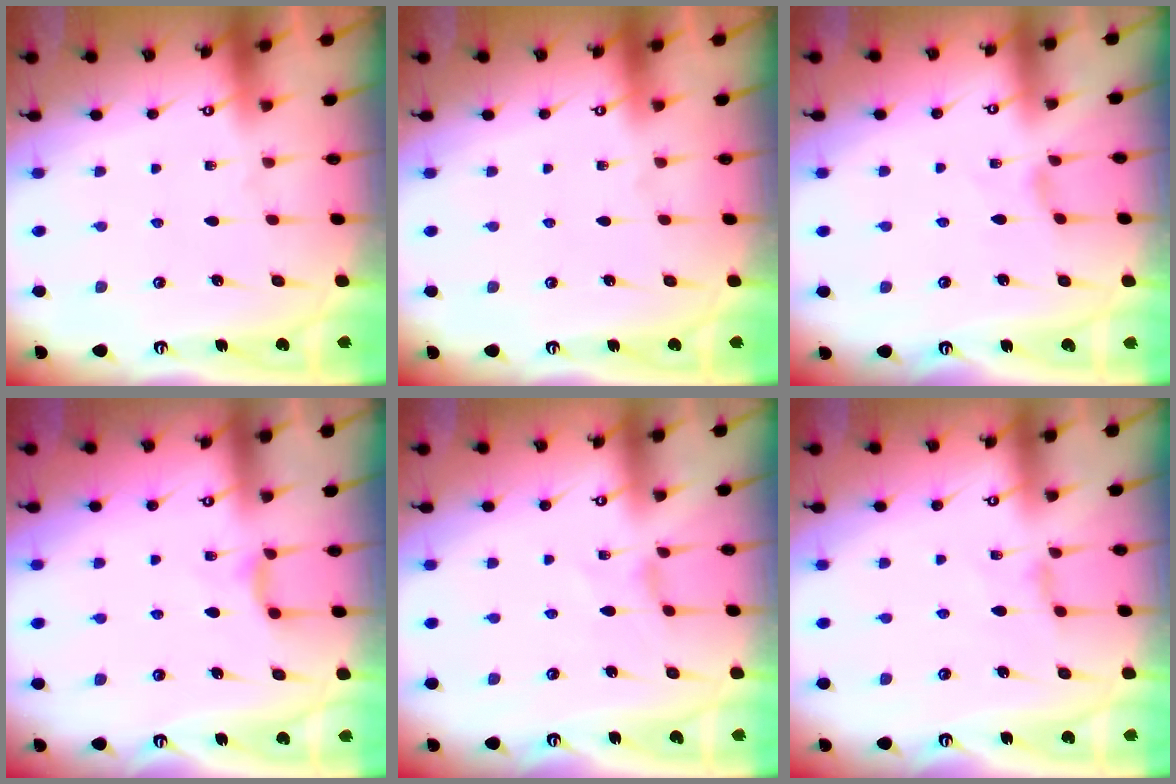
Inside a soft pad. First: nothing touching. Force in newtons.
{"total": 0.0}
{"total": 0.0}
{"total": 4.7, "press": 4.6, "slide": 0.7}
{"total": 0.7, "press": 0.7, "slide": 0.3}
{"total": 1.9, "press": 1.8, "slide": 0.5}